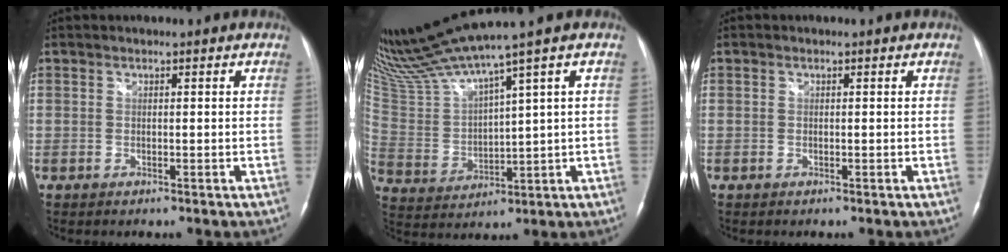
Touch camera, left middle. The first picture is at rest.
{"total": 12.4, "force": [10.6, -2.0, 6.1], "torque": [-0.136, -0.006, 0.218]}
{"total": 0.0}